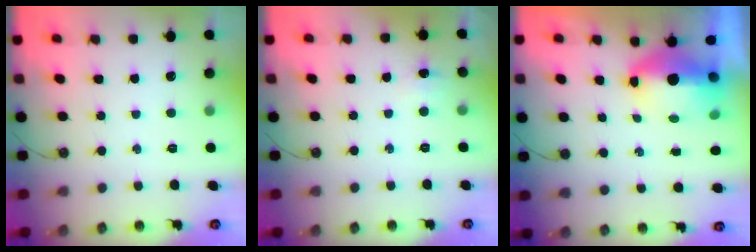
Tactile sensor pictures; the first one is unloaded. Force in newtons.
{"total": 13.5, "press": 4.4, "slide": 12.8}
{"total": 7.4, "press": 7.4, "slide": 0.9}